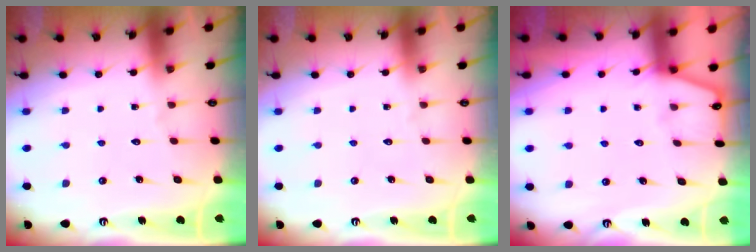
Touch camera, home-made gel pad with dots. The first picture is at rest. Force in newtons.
{"total": 0.0}
{"total": 1.8, "press": 1.8, "slide": 0.3}